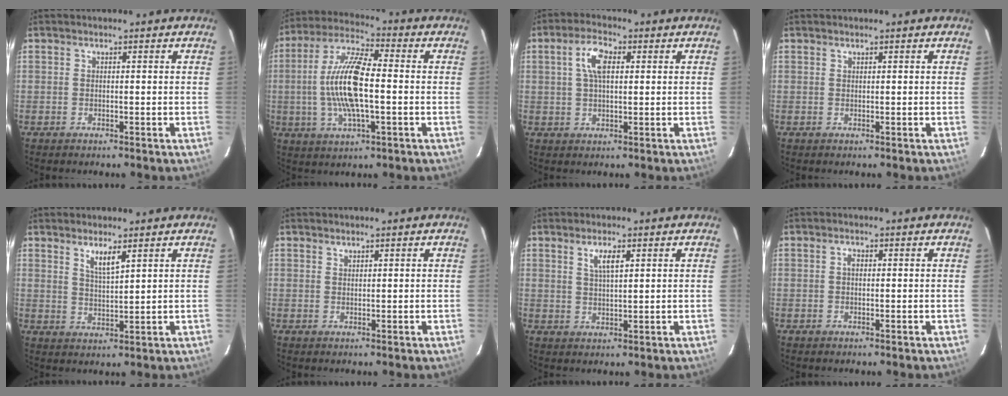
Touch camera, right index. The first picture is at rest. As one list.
[{"total": 14.1, "force": [-1.1, 4.1, 13.5], "torque": [-0.273, 0.007, -0.026]}, {"total": 5.7, "force": [1.5, 2.7, 4.8], "torque": [-0.089, 0.014, 0.029]}, {"total": 0.0}, {"total": 3.9, "force": [2.5, 0.8, 2.9], "torque": [-0.054, -0.005, 0.047]}, {"total": 0.7, "force": [0.7, 0.3, 0.1], "torque": [-0.002, 0.001, 0.014]}, {"total": 3.5, "force": [1.8, 0.9, 2.9], "torque": [-0.053, 0.002, 0.034]}, {"total": 1.0, "force": [0.1, 0.7, 0.7], "torque": [-0.012, 0.006, 0.001]}]